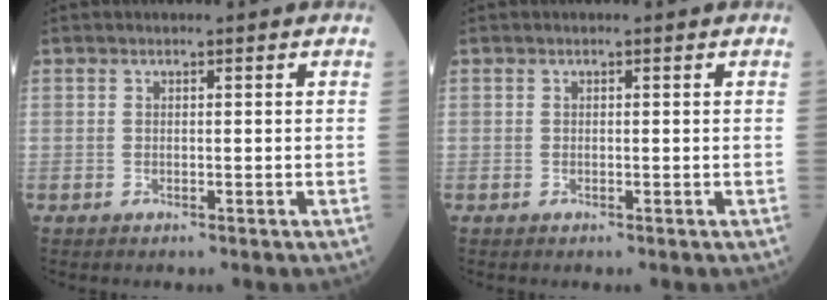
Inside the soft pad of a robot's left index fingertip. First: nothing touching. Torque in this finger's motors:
{"motor_torque": [0.00, 0.00, 0.00, 0.00]}